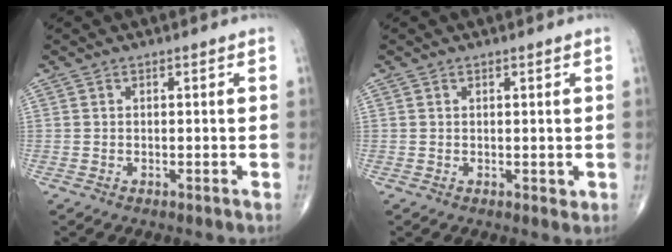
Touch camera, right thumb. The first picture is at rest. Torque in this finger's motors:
{"motor_torque": [0.00, 0.23, -0.11, -0.09, -0.02]}